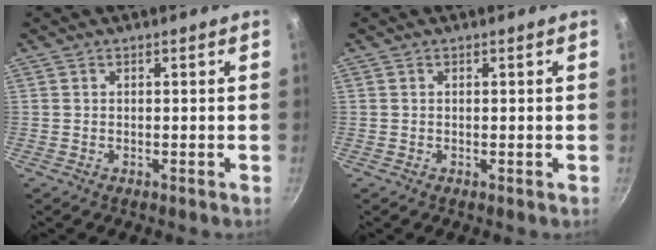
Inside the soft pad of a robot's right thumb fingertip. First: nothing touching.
{"total": 0.0}